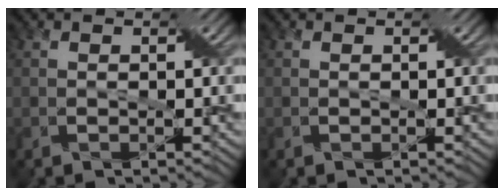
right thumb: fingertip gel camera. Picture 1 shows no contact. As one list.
[{"total": 0.0}]